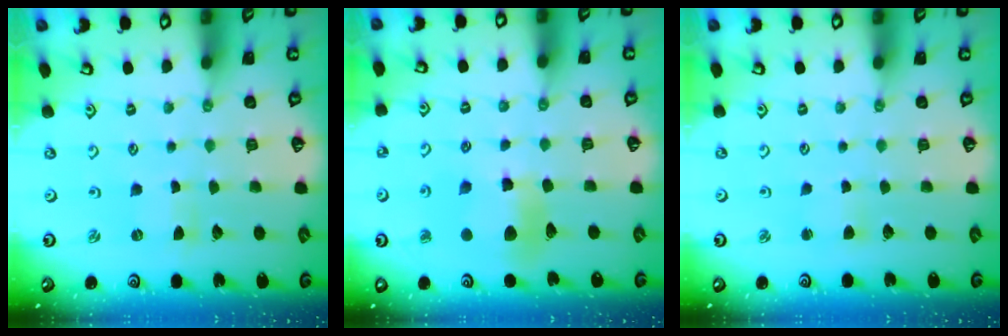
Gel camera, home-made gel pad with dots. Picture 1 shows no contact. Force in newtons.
{"total": 10.9, "press": 10.8, "slide": 1.3}
{"total": 3.6, "press": 3.5, "slide": 0.5}